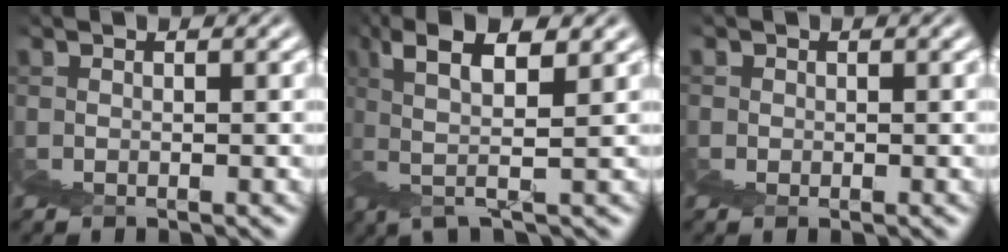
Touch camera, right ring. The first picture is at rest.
{"total": 5.8, "force": [4.8, -2.6, 1.9], "torque": [-0.028, 0.045, 0.062]}
{"total": 1.4, "force": [0.8, 0.7, -0.9], "torque": [0.030, 0.006, 0.009]}